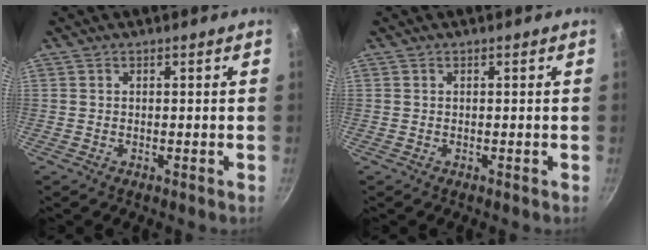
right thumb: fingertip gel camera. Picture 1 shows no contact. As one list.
[{"total": 0.0}]